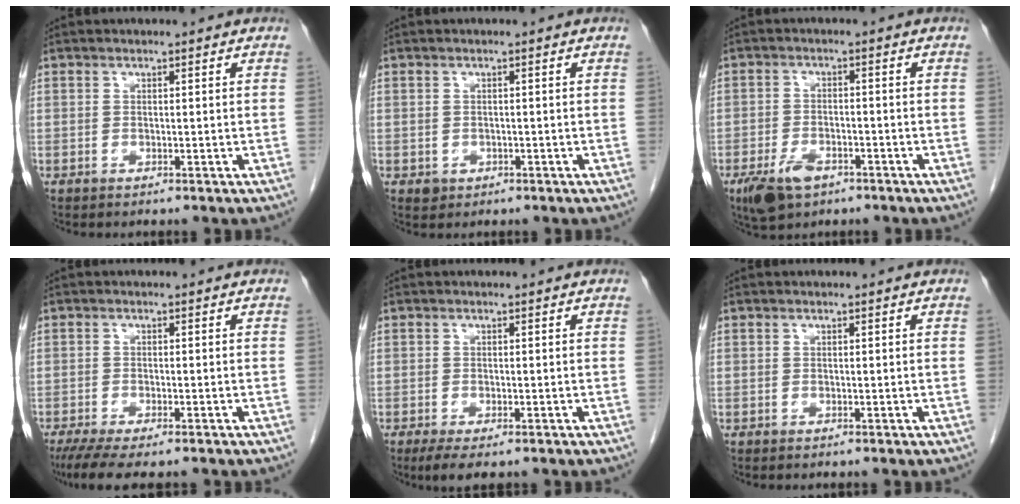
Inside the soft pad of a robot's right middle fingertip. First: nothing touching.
{"total": 1.5, "force": [-0.6, 1.3, 0.4], "torque": [-0.005, 0.003, -0.002]}
{"total": 6.1, "force": [-3.7, 3.0, 3.8], "torque": [-0.077, -0.005, -0.059]}
{"total": 7.5, "force": [-6.0, 1.5, 4.3], "torque": [-0.064, -0.015, -0.095]}
{"total": 3.8, "force": [-2.5, 1.2, 2.6], "torque": [-0.045, -0.009, -0.038]}
{"total": 0.0}